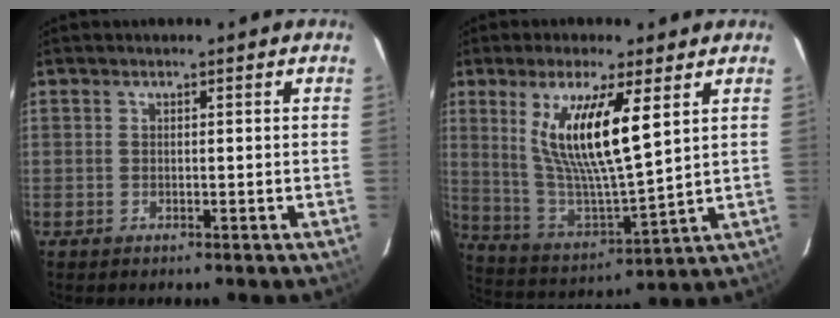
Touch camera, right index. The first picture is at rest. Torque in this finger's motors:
{"motor_torque": [1.15, 0.89, 0.72, 0.21]}